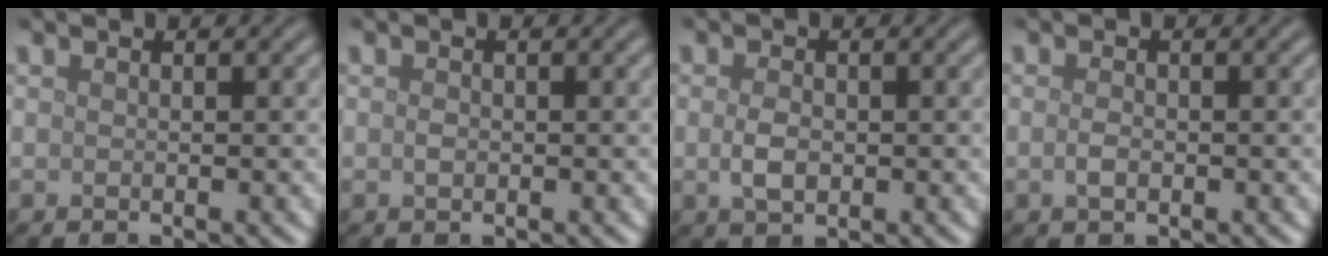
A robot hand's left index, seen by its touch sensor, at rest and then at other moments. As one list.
[{"total": 0.7, "force": [-0.1, 0.5, 0.5], "torque": [-0.010, -0.001, -0.001]}, {"total": 2.1, "force": [-0.1, 1.3, 1.6], "torque": [-0.035, -0.001, -0.003]}, {"total": 1.1, "force": [-0.2, 0.6, 0.9], "torque": [-0.020, -0.001, -0.006]}]